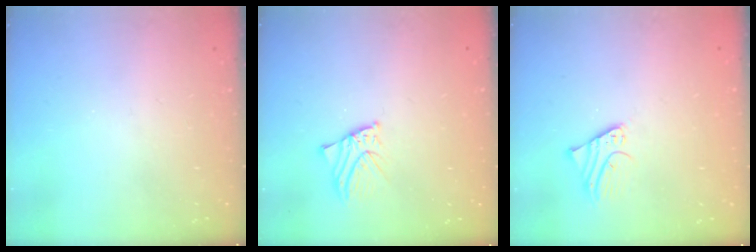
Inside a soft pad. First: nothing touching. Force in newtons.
{"total": 3.3, "press": 3.3, "slide": 0.3}
{"total": 2.0, "press": 2.0, "slide": 0.2}